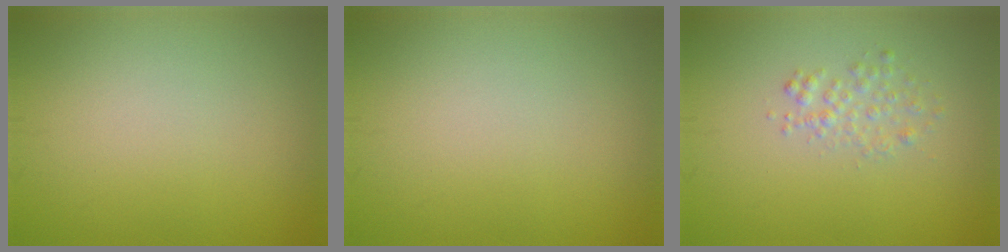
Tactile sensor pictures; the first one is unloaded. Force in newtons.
{"total": 0.0}
{"total": 1.6, "press": 1.6, "slide": 0.1}